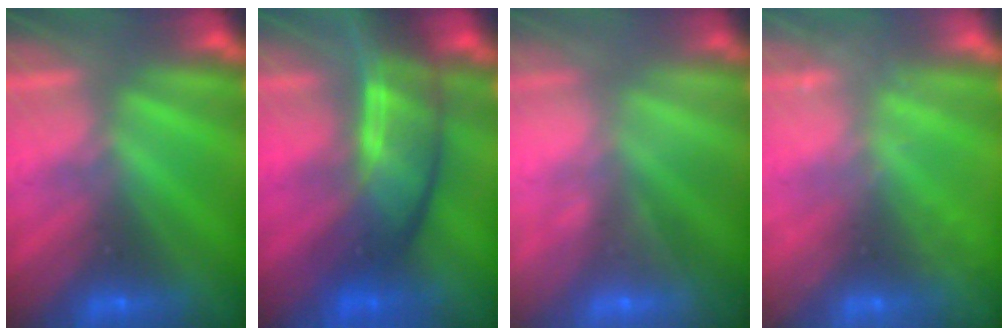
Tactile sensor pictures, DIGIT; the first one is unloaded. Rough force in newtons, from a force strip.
{"total": 7.7}
{"total": 2.3}
{"total": 2.3}